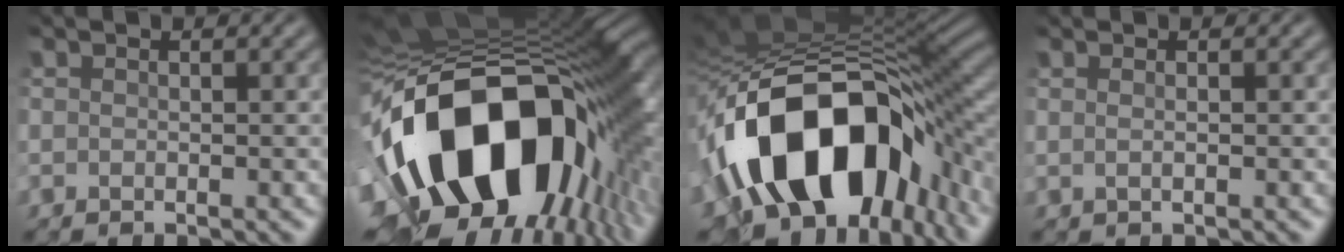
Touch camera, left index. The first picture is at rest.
{"total": 19.6, "force": [-4.7, 11.8, 15.0], "torque": [-0.281, -0.020, -0.069]}
{"total": 16.2, "force": [-5.0, 9.2, 12.3], "torque": [-0.212, 0.002, -0.083]}
{"total": 0.5, "force": [0.0, -0.1, 0.5], "torque": [-0.018, 0.002, 0.003]}